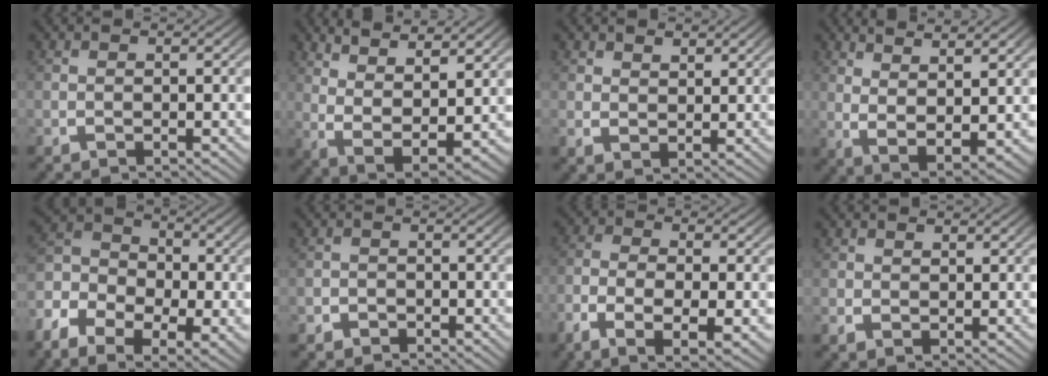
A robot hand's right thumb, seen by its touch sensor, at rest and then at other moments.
{"total": 7.8, "force": [1.0, 4.8, 6.2], "torque": [-0.132, -0.037, 0.036]}
{"total": 1.9, "force": [1.7, 0.7, 0.6], "torque": [-0.004, -0.004, 0.038]}
{"total": 6.7, "force": [1.2, 3.5, 5.6], "torque": [-0.117, -0.026, 0.038]}
{"total": 8.5, "force": [-0.1, 6.4, 5.7], "torque": [-0.103, -0.013, -0.013]}
{"total": 1.5, "force": [-1.1, 1.1, 0.0], "torque": [0.003, -0.006, -0.021]}
{"total": 6.1, "force": [-2.1, 2.7, 5.1], "torque": [-0.109, -0.019, -0.028]}
{"total": 1.1, "force": [0.8, 0.6, 0.4], "torque": [-0.004, -0.005, 0.021]}